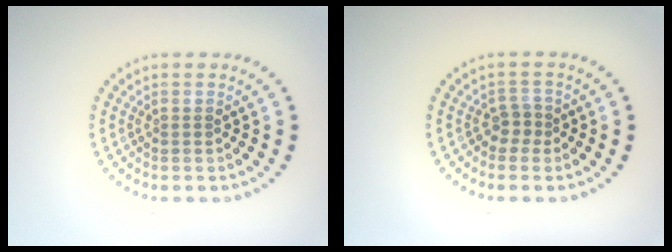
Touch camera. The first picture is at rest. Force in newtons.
{"total": 1.4, "press": 1.1, "slide": 0.9}